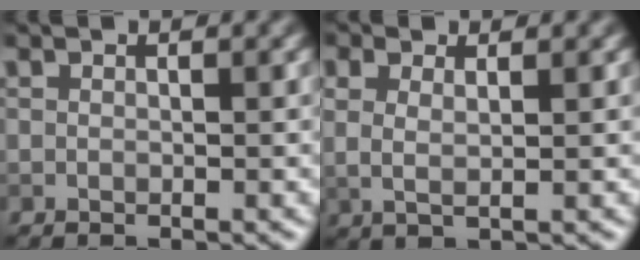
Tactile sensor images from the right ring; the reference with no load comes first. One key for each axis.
{"total": 1.8, "fx": 0.8, "fy": 0.6, "fz": 1.5, "tx": -0.031, "ty": -0.001, "tz": 0.014}